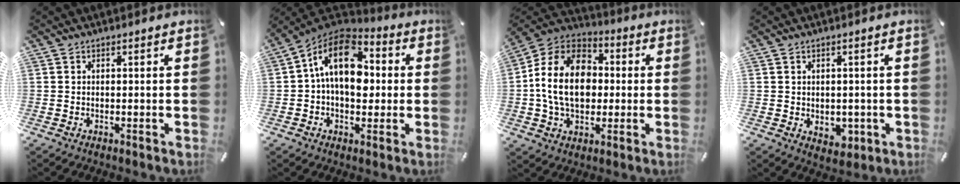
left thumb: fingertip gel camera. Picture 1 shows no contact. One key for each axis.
{"total": 15.5, "fx": 1.4, "fy": 10.6, "fz": 11.3, "tx": -0.201, "ty": 0.003, "tz": 0.020}
{"total": 16.4, "fx": -0.5, "fy": 12.6, "fz": 10.5, "tx": -0.235, "ty": 0.018, "tz": -0.013}
{"total": 3.6, "fx": -0.4, "fy": 3.1, "fz": 1.8, "tx": -0.007, "ty": -0.005, "tz": -0.008}